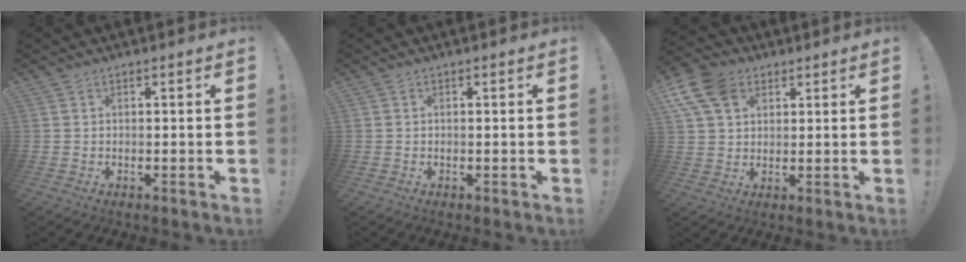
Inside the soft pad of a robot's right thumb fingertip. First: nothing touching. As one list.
[{"total": 0.0}, {"total": 11.8, "force": [5.2, 8.2, 6.7], "torque": [-0.132, -0.012, 0.104]}]